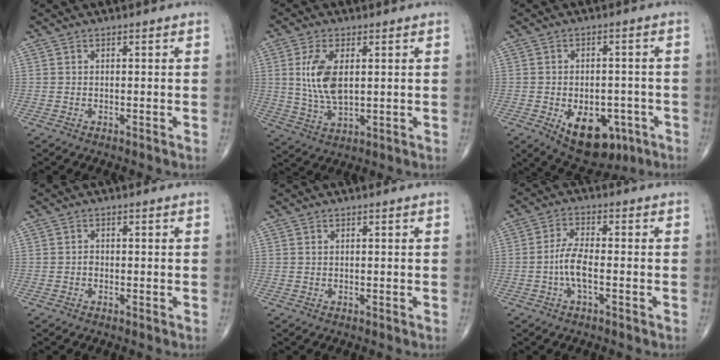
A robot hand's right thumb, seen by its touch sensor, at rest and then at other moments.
{"total": 9.0, "force": [1.7, 4.4, 7.7], "torque": [-0.157, -0.012, 0.038]}
{"total": 12.5, "force": [-5.2, 7.6, 8.5], "torque": [-0.096, 0.016, -0.062]}
{"total": 0.8, "force": [-0.3, 0.6, 0.4], "torque": [-0.001, 0.003, -0.009]}
{"total": 0.0}
{"total": 5.2, "force": [-1.4, 1.5, 4.8], "torque": [-0.103, 0.010, -0.032]}